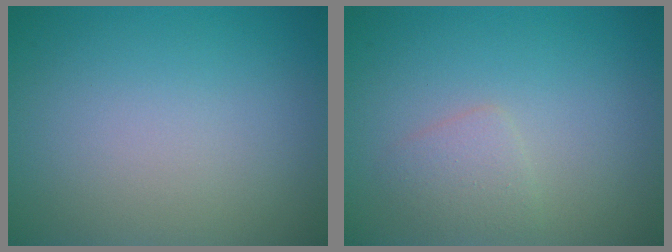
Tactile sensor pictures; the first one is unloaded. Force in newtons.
{"total": 1.6, "press": 1.6, "slide": 0.1}